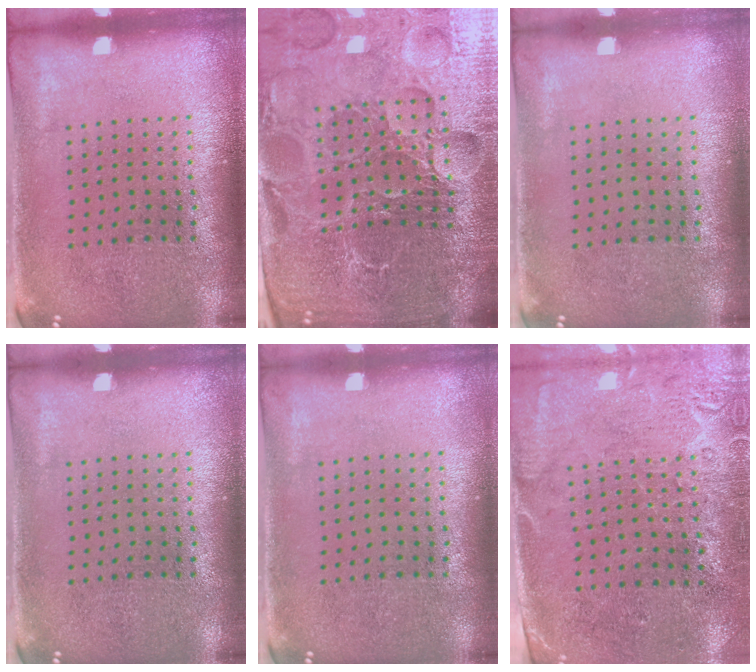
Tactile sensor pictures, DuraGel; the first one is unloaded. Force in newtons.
{"total": 5.8, "press": 5.4, "slide": 2.3}
{"total": 0.0}
{"total": 0.0}
{"total": 0.0}
{"total": 2.8, "press": 2.4, "slide": 1.5}